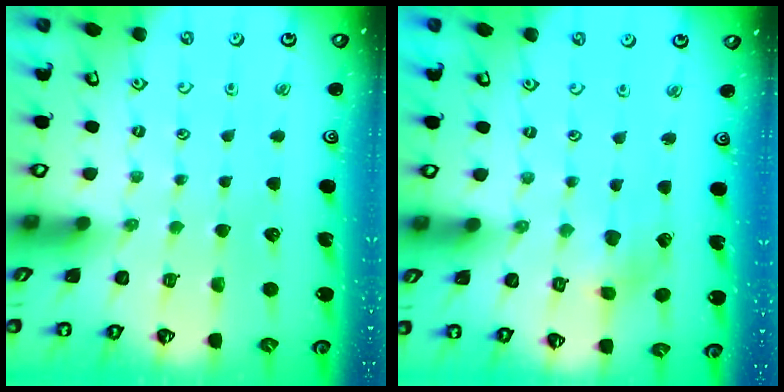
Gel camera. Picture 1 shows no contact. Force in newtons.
{"total": 3.3, "press": 3.2, "slide": 0.4}